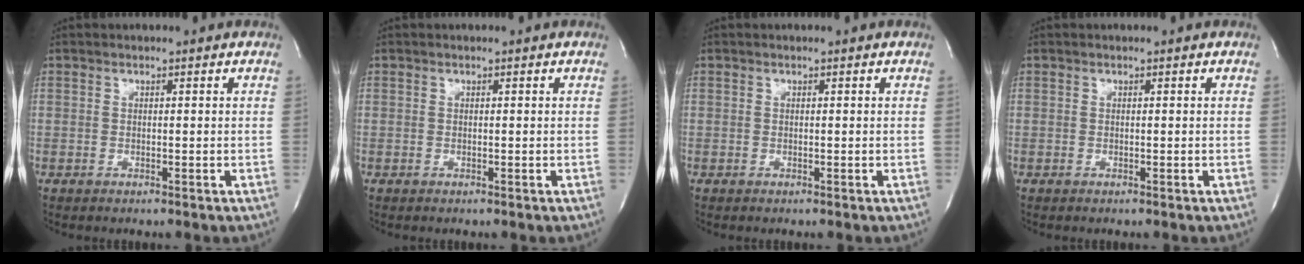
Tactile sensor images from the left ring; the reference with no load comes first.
{"total": 0.0}
{"total": 0.0}
{"total": 0.0}